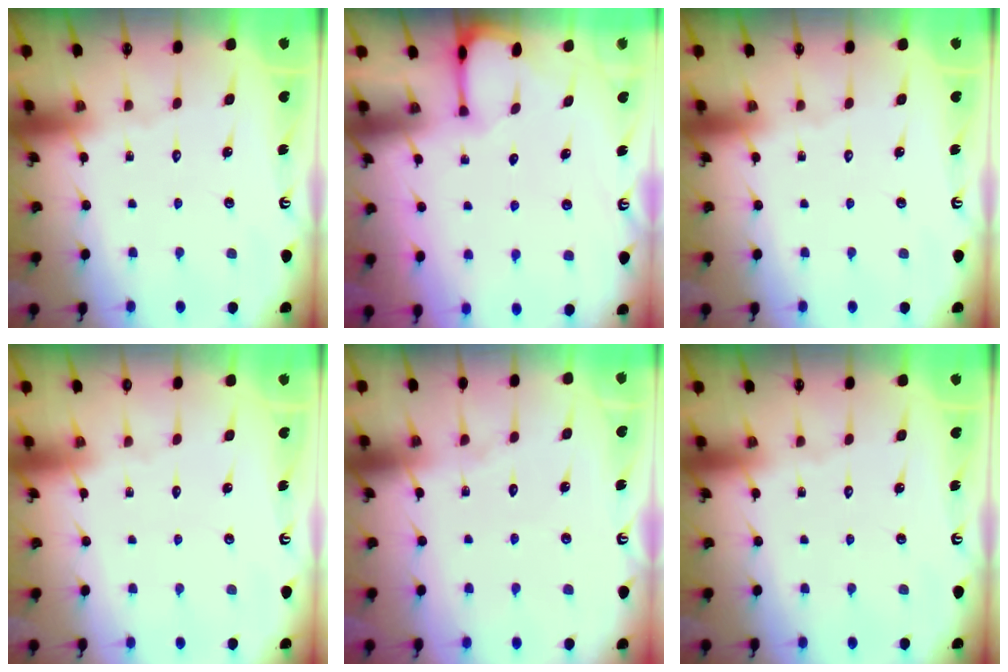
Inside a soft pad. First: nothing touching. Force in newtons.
{"total": 1.3, "press": 1.2, "slide": 0.2}
{"total": 0.0}
{"total": 0.0}
{"total": 4.2, "press": 4.2, "slide": 0.5}
{"total": 0.0}